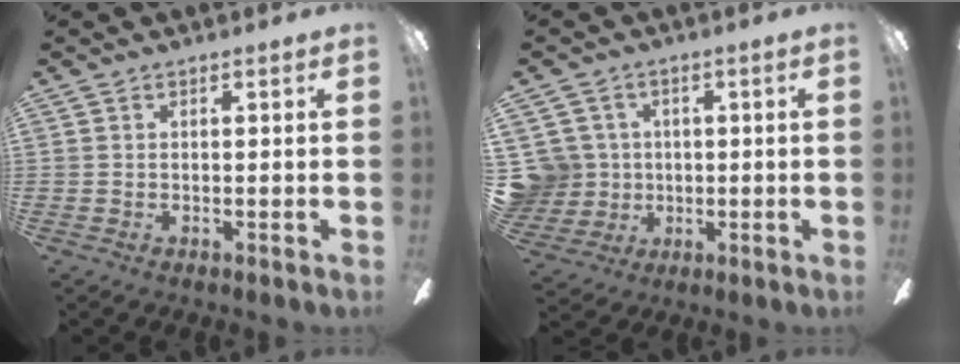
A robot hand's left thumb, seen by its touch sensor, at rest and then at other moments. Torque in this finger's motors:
{"motor_torque": [-0.21, 0.23, 0.06, -0.12, 0.00]}